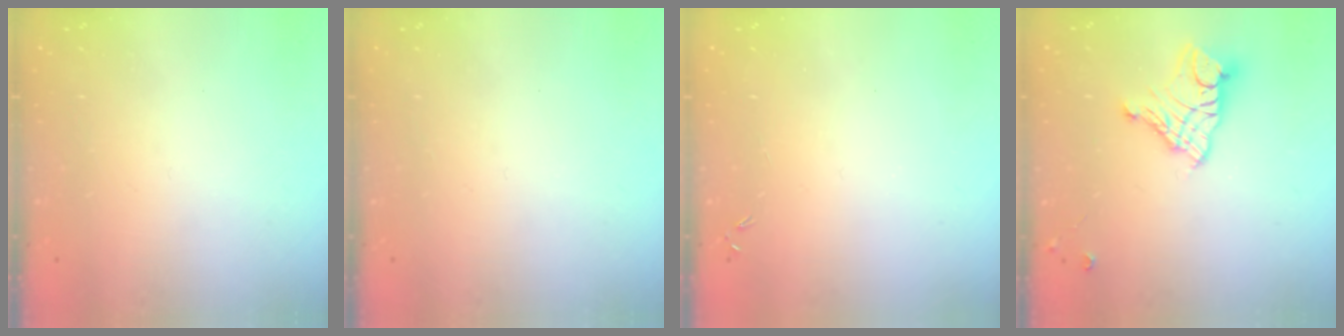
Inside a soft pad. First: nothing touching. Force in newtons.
{"total": 0.0}
{"total": 0.0}
{"total": 11.6, "press": 11.6, "slide": 1.1}